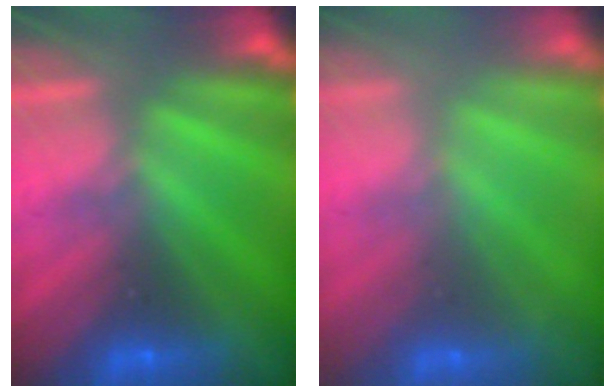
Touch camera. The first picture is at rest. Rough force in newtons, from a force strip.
{"total": 2.2}